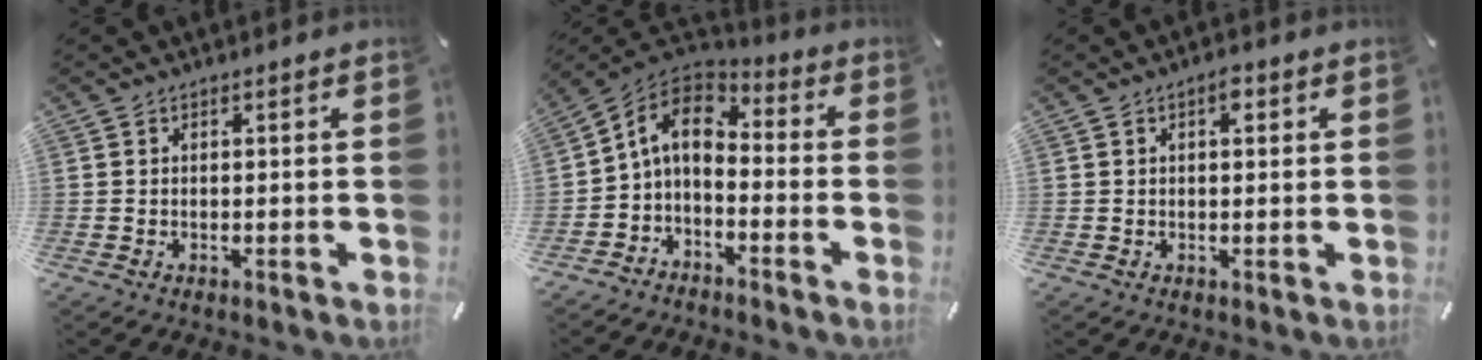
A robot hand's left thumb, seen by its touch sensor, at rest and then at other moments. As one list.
[{"total": 7.9, "force": [-1.2, 5.6, 5.4], "torque": [-0.109, 0.017, -0.022]}, {"total": 2.4, "force": [0.9, 1.1, 1.9], "torque": [-0.026, 0.000, 0.010]}]